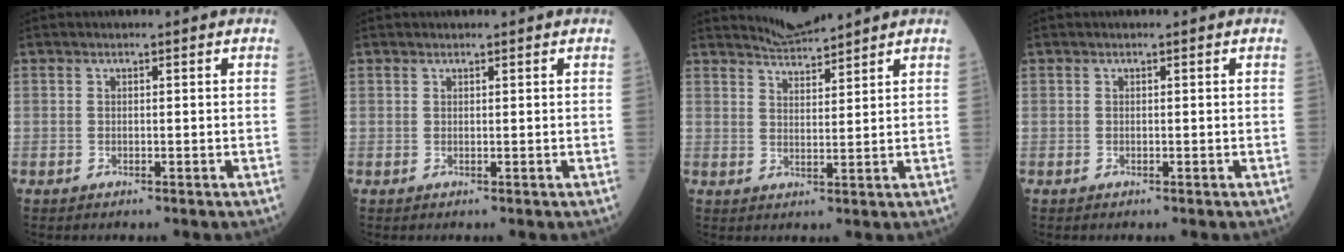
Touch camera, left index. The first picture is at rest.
{"total": 0.0}
{"total": 3.7, "force": [3.7, -0.5, -0.1], "torque": [-0.006, 0.003, 0.072]}
{"total": 0.0}